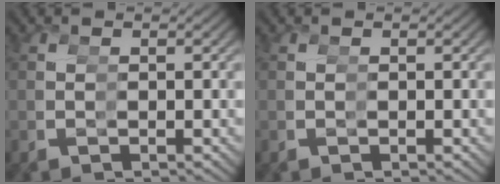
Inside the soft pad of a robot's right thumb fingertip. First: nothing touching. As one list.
[{"total": 0.0}]